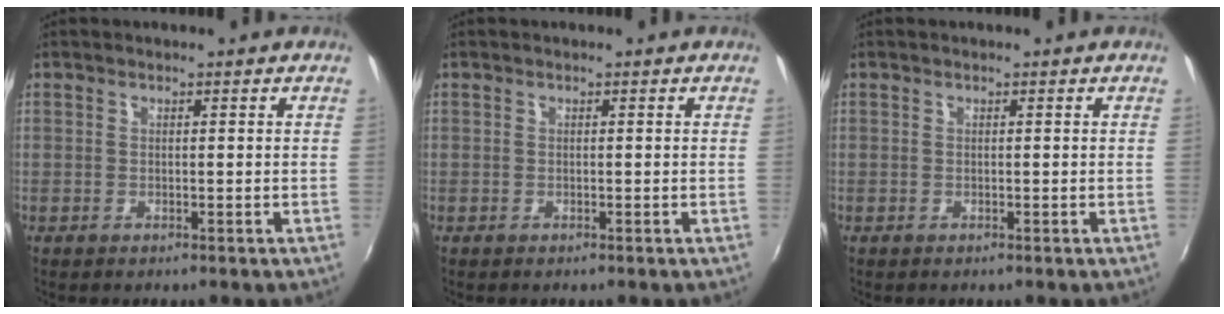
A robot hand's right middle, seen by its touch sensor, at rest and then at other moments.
{"total": 0.0}
{"total": 0.0}